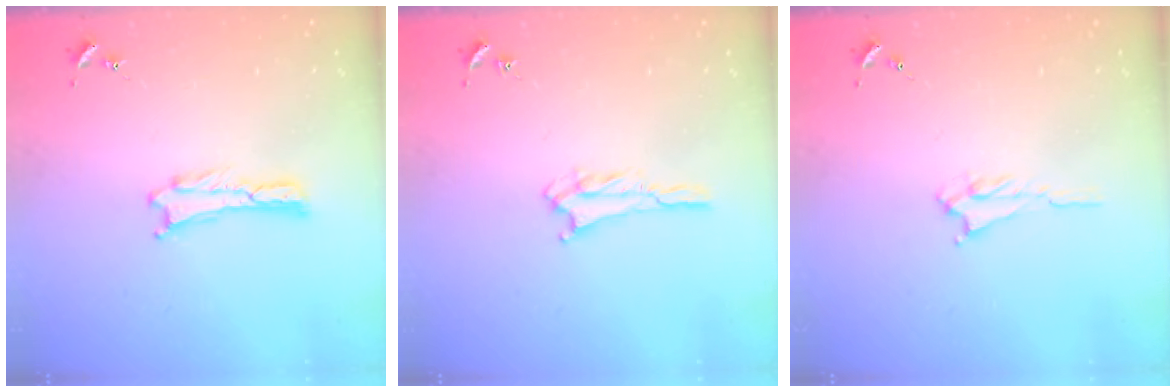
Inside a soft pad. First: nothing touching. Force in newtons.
{"total": 2.3, "press": 2.2, "slide": 0.4}
{"total": 1.6, "press": 1.5, "slide": 0.4}